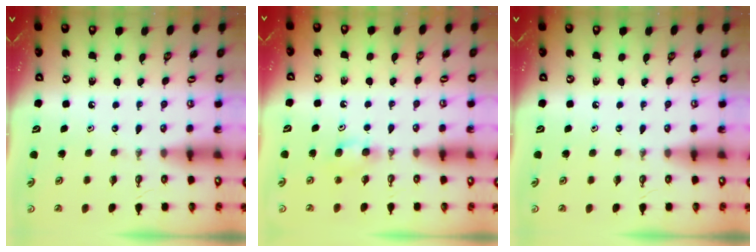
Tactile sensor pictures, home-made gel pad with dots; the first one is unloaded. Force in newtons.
{"total": 4.0, "press": 3.8, "slide": 1.0}
{"total": 0.0}